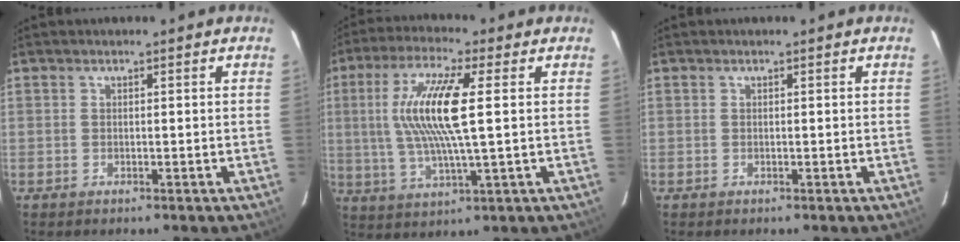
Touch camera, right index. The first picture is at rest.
{"total": 13.7, "force": [2.0, 1.6, 13.4], "torque": [-0.262, 0.003, 0.039]}
{"total": 0.0}